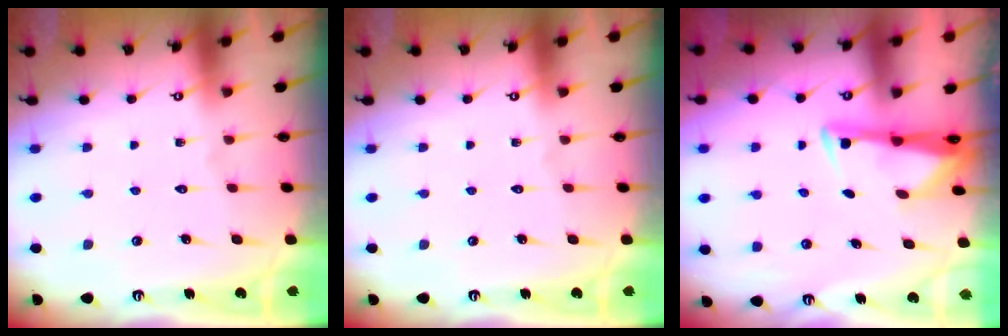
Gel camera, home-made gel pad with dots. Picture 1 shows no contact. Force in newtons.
{"total": 0.0}
{"total": 3.4, "press": 3.2, "slide": 0.9}